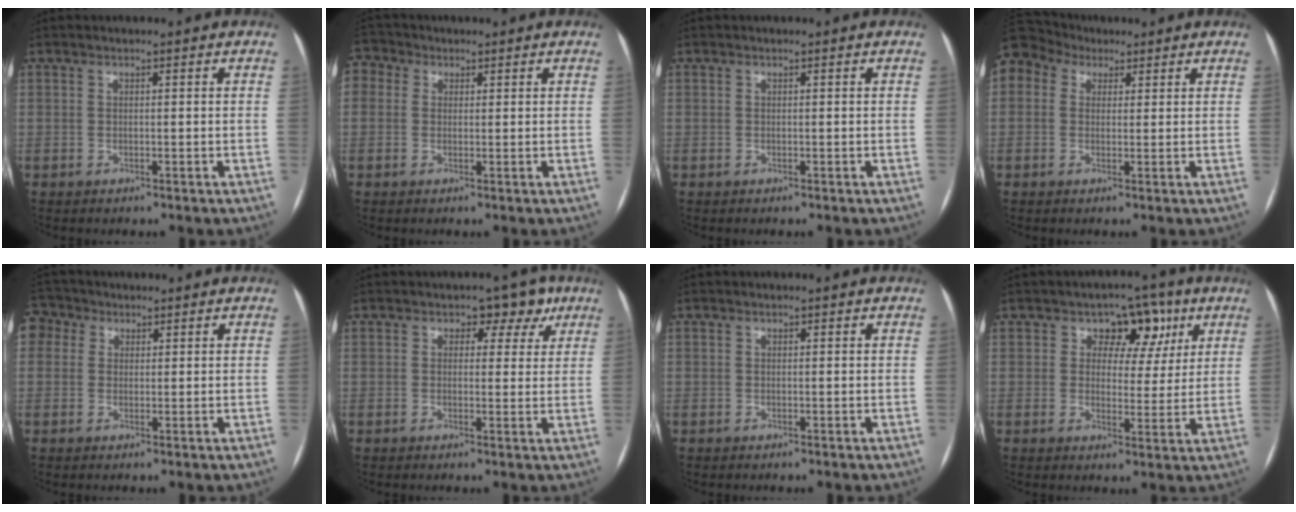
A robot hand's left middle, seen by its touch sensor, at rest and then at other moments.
{"total": 4.8, "force": [1.6, 4.2, 1.9], "torque": [-0.049, 0.028, 0.027]}
{"total": 0.0}
{"total": 9.6, "force": [5.6, 7.2, 3.0], "torque": [-0.077, 0.062, 0.108]}
{"total": 4.5, "force": [1.9, 3.9, 1.4], "torque": [-0.037, 0.024, 0.035]}
{"total": 4.7, "force": [2.6, 3.2, 2.4], "torque": [-0.008, 0.015, 0.026]}
{"total": 0.0}
{"total": 6.9, "force": [3.2, 4.8, 3.8], "torque": [-0.028, 0.017, 0.042]}